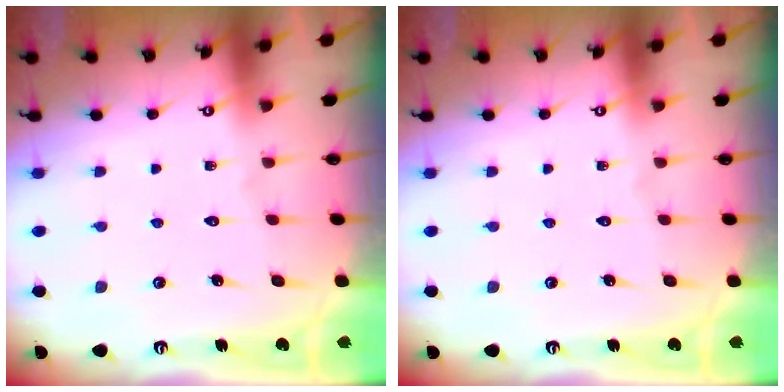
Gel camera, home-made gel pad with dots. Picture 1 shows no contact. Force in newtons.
{"total": 0.0}